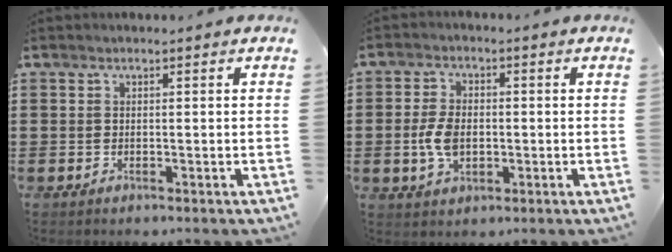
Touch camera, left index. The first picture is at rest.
{"total": 5.3, "force": [-0.6, 3.1, 4.2], "torque": [-0.107, -0.002, -0.018]}